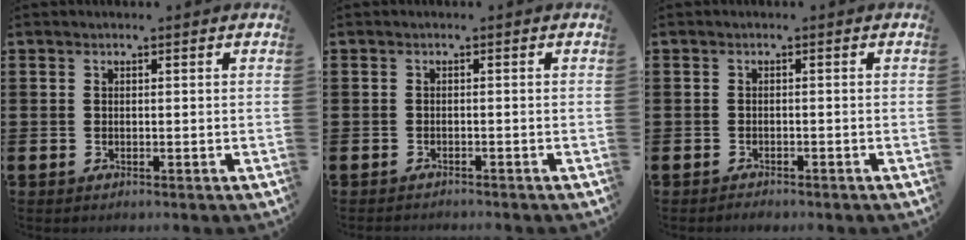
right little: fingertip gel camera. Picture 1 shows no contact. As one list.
[{"total": 0.7, "force": [-0.7, 0.0, 0.0], "torque": [-0.001, -0.002, -0.014]}, {"total": 0.7, "force": [-0.7, 0.1, 0.1], "torque": [-0.004, -0.001, -0.015]}]